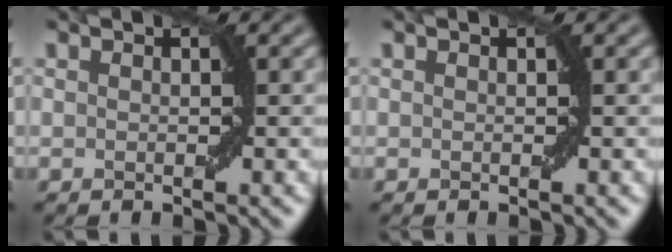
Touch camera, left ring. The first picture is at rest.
{"total": 0.0}